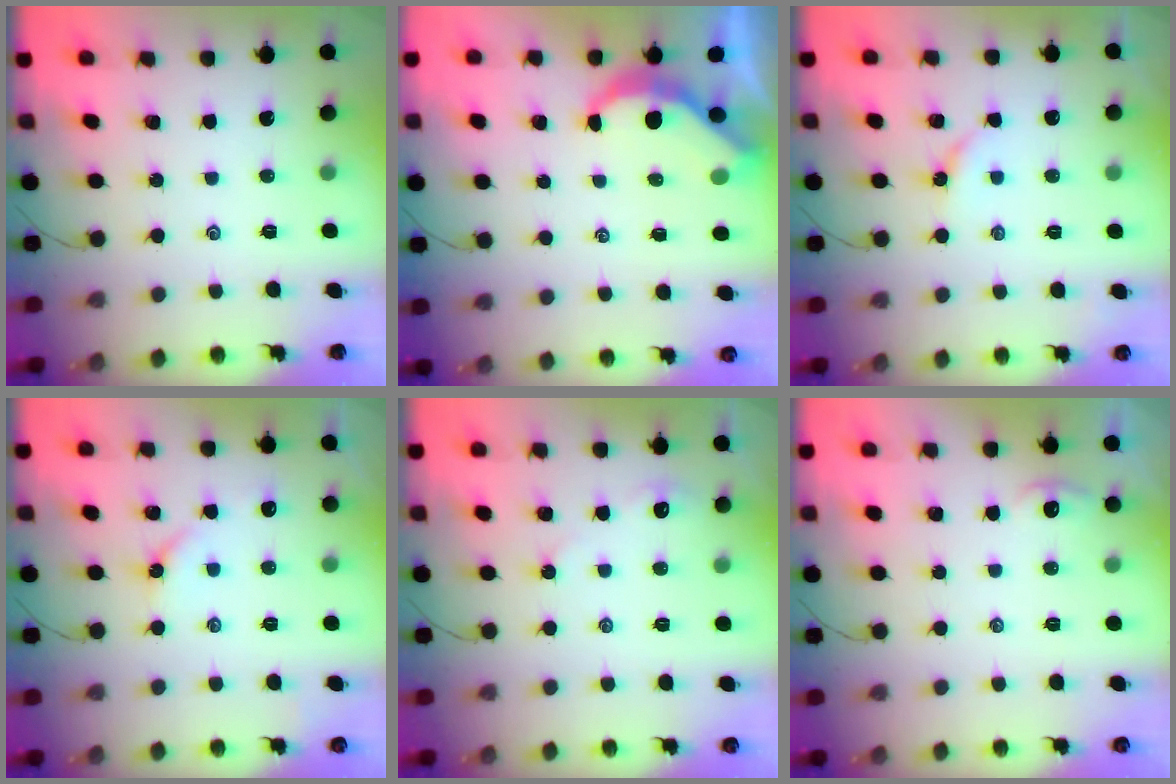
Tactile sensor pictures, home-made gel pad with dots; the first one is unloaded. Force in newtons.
{"total": 4.2, "press": 4.1, "slide": 0.5}
{"total": 2.9, "press": 2.9, "slide": 0.3}
{"total": 3.8, "press": 3.8, "slide": 0.5}
{"total": 2.5, "press": 2.5, "slide": 0.6}
{"total": 0.0}